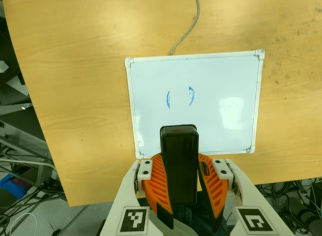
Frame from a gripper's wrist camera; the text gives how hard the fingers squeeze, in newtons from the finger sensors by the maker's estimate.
{"total": 11.4, "left": 10.3, "right": 12.4}